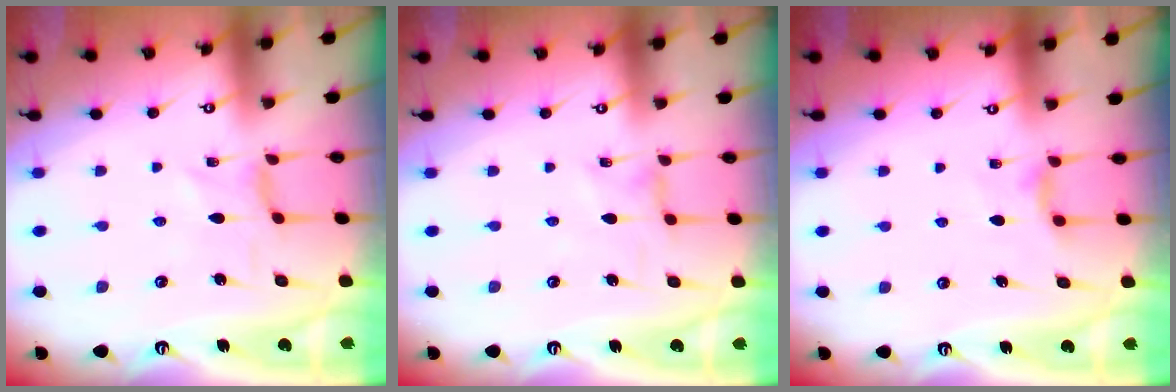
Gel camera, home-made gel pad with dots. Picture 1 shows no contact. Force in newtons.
{"total": 0.0}
{"total": 4.2, "press": 4.2, "slide": 0.5}